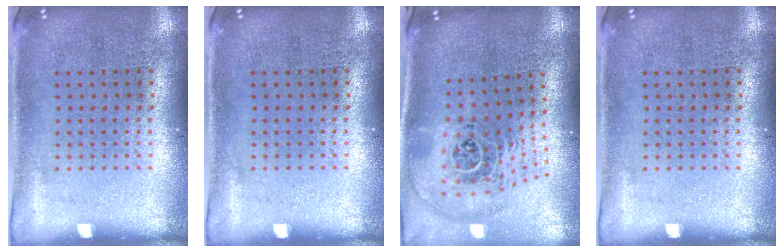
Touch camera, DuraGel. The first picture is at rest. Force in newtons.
{"total": 0.0}
{"total": 2.7, "press": 1.8, "slide": 1.9}
{"total": 0.0}